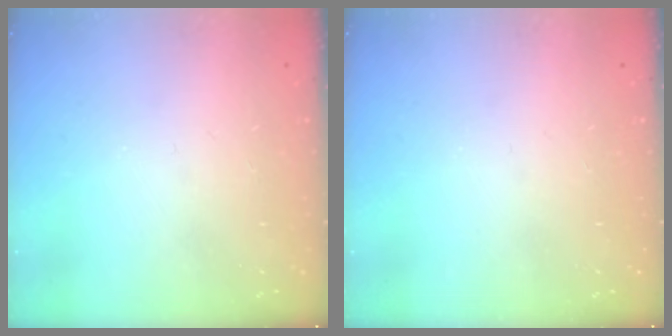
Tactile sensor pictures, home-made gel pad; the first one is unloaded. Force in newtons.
{"total": 0.0}